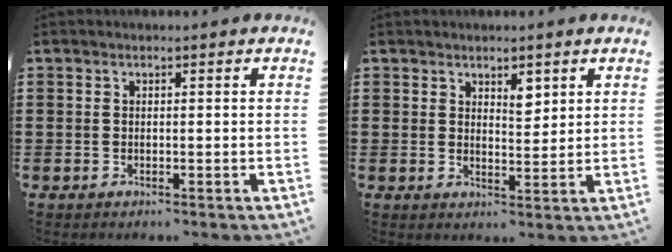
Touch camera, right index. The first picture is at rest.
{"total": 3.2, "force": [2.2, 1.5, 1.6], "torque": [-0.014, -0.003, 0.034]}